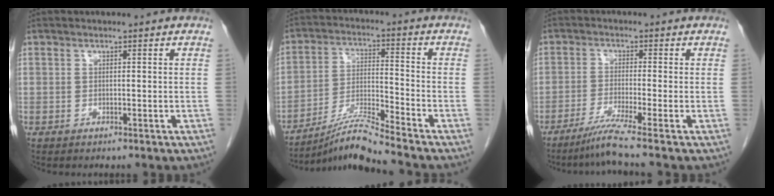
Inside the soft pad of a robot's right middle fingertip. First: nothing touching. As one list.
[{"total": 8.4, "force": [-7.5, -2.2, 3.0], "torque": [-0.059, -0.016, -0.139]}, {"total": 5.3, "force": [-4.0, -2.1, 2.9], "torque": [-0.056, -0.024, -0.080]}]